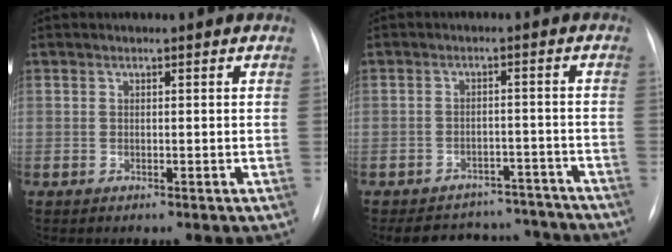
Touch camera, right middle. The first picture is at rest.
{"total": 11.6, "force": [-10.7, 4.2, 1.6], "torque": [-0.016, 0.020, -0.130]}